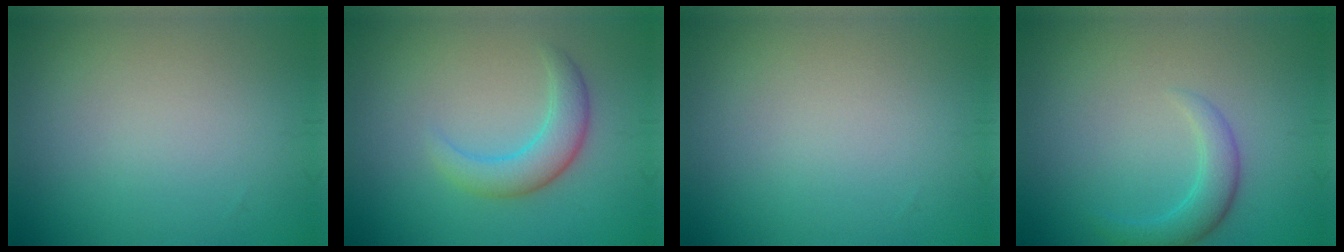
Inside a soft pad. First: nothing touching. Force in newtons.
{"total": 3.3, "press": 3.3, "slide": 0.1}
{"total": 0.0}
{"total": 2.5, "press": 2.5, "slide": 0.1}